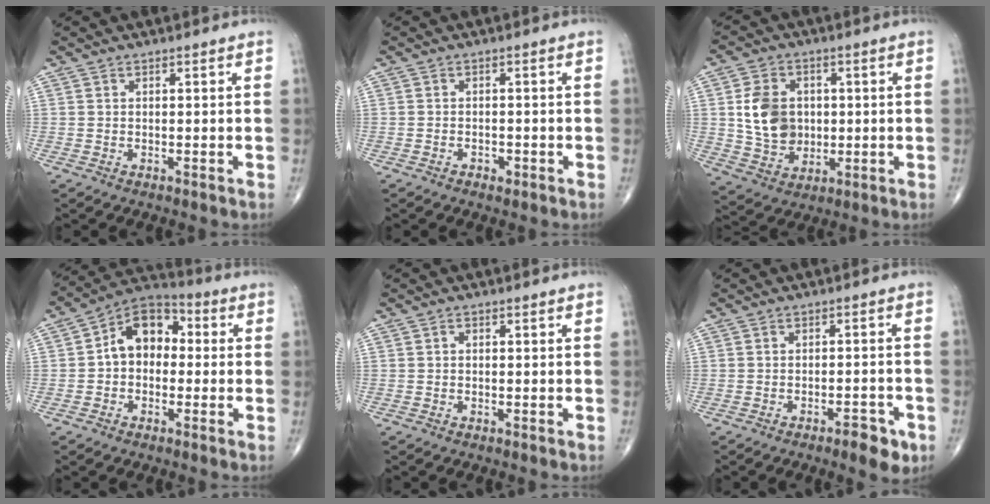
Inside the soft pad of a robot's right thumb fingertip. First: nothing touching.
{"total": 1.4, "force": [-0.8, 0.9, 0.7], "torque": [-0.010, 0.005, -0.012]}
{"total": 10.7, "force": [1.0, 8.5, 6.4], "torque": [-0.089, -0.004, 0.023]}
{"total": 10.7, "force": [0.4, 7.7, 7.5], "torque": [-0.086, 0.036, -0.013]}
{"total": 0.7, "force": [0.0, 0.5, 0.4], "torque": [-0.001, 0.002, -0.003]}
{"total": 5.2, "force": [-2.9, 1.8, 3.9], "torque": [-0.043, 0.011, -0.039]}